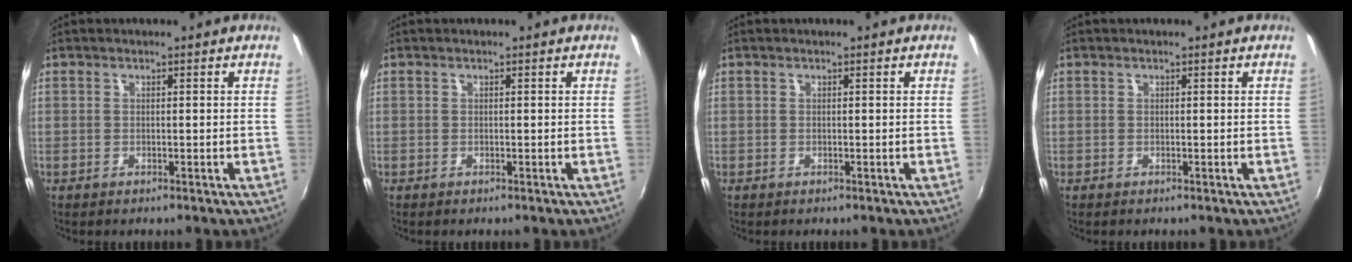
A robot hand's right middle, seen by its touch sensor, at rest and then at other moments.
{"total": 0.0}
{"total": 0.0}
{"total": 0.0}